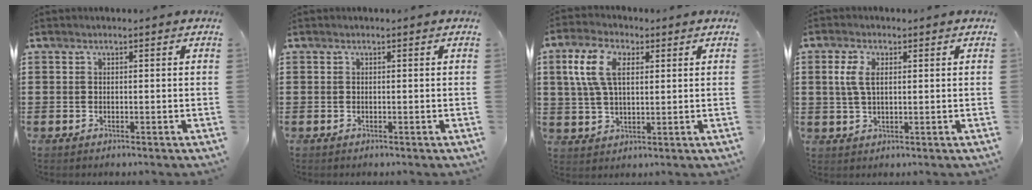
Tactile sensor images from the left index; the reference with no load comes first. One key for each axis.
{"total": 0.0}
{"total": 8.5, "fx": 2.9, "fy": 4.6, "fz": 6.5, "tx": -0.156, "ty": 0.012, "tz": 0.047}
{"total": 4.3, "fx": 1.0, "fy": 2.2, "fz": 3.6, "tx": -0.092, "ty": 0.005, "tz": 0.010}